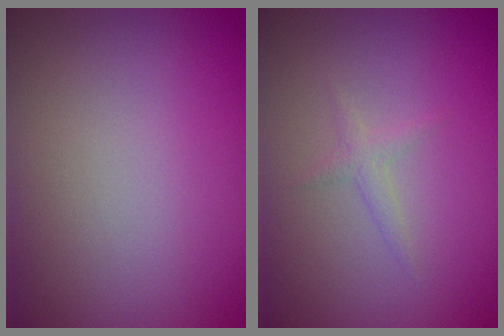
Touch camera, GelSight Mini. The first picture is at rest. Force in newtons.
{"total": 0.5, "press": 0.5, "slide": 0.0}